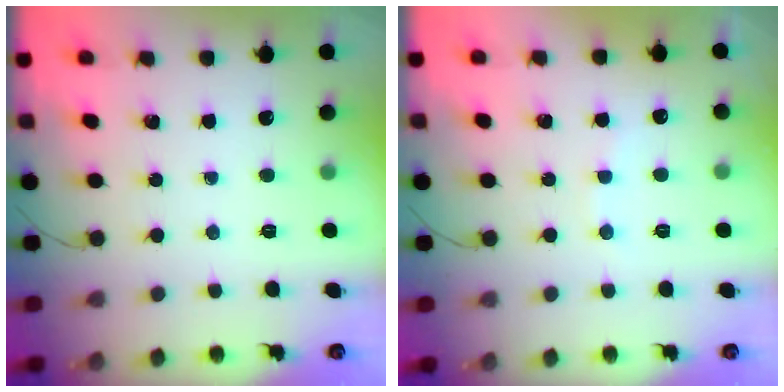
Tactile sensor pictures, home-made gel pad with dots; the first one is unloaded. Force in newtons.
{"total": 6.2, "press": 6.2, "slide": 0.9}